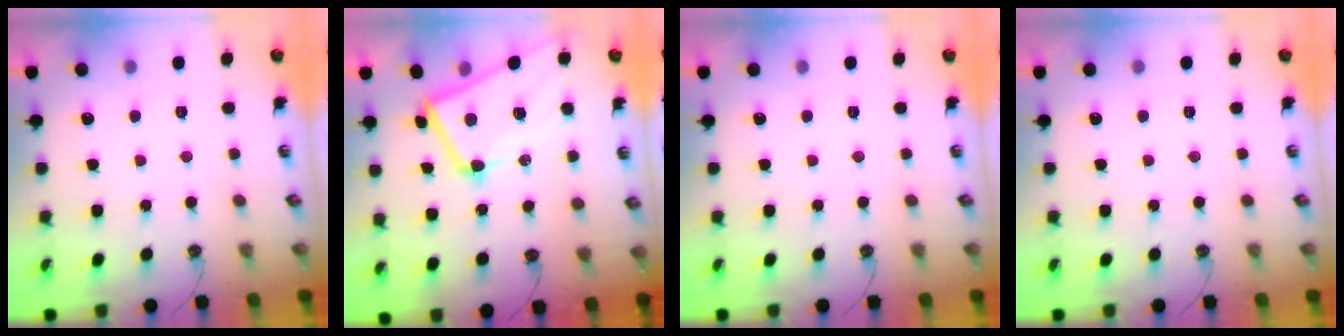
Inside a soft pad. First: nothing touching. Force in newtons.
{"total": 7.4, "press": 7.3, "slide": 1.6}
{"total": 0.0}
{"total": 0.0}